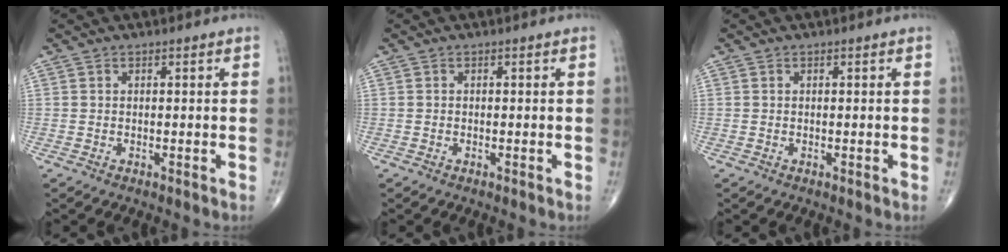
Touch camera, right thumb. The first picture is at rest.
{"total": 0.0}
{"total": 0.0}